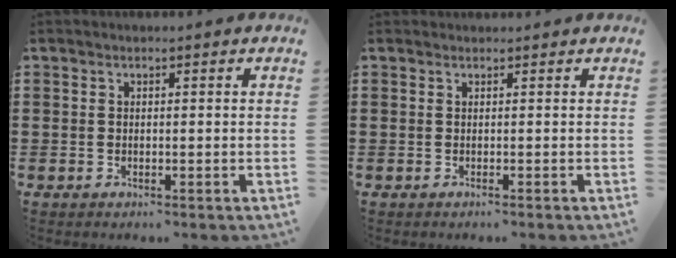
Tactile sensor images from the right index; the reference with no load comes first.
{"total": 0.0}